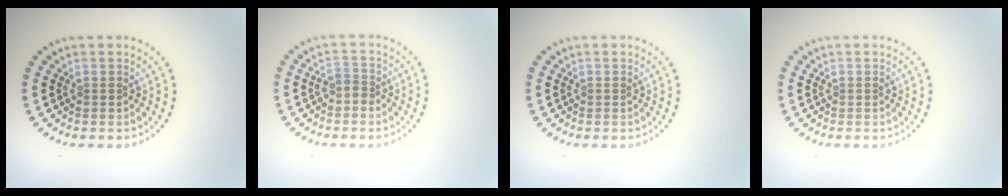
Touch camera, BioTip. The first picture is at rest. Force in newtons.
{"total": 1.2, "press": 0.9, "slide": 0.8}
{"total": 0.0}
{"total": 0.0}